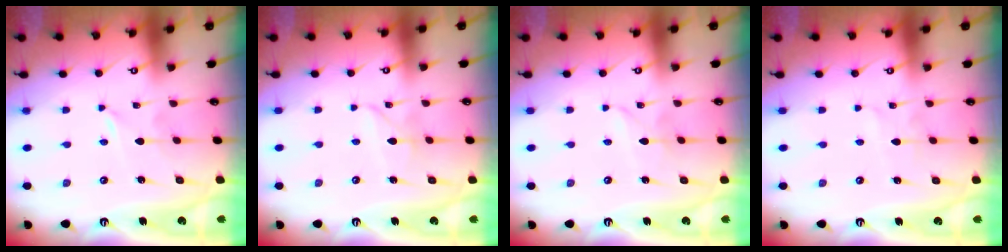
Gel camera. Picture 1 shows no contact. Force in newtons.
{"total": 3.7, "press": 3.7, "slide": 0.1}
{"total": 2.4, "press": 2.4, "slide": 0.3}
{"total": 1.9, "press": 1.9, "slide": 0.2}